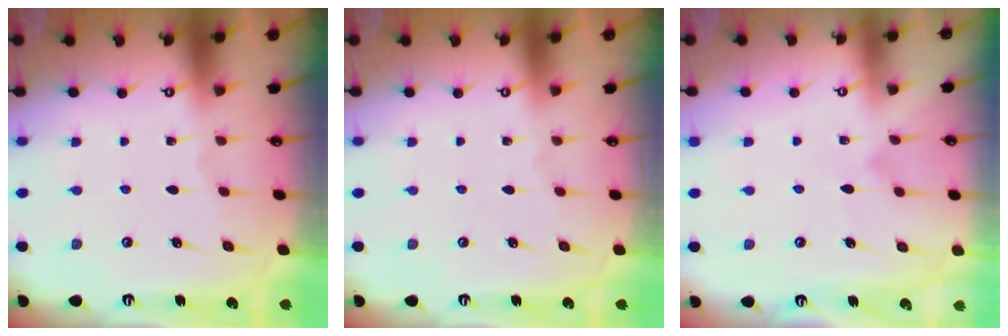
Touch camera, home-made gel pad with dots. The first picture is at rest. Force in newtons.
{"total": 0.0}
{"total": 8.1, "press": 8.1, "slide": 0.3}